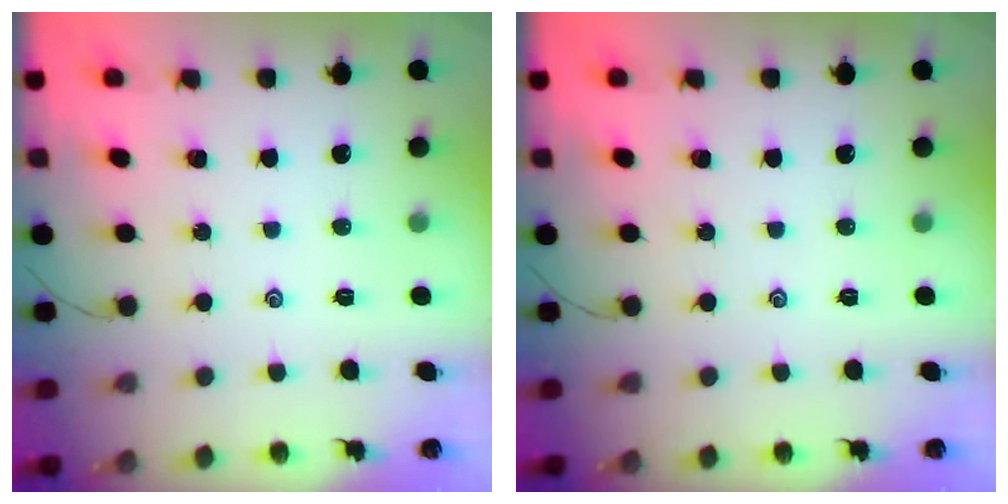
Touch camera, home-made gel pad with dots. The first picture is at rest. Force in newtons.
{"total": 0.0}